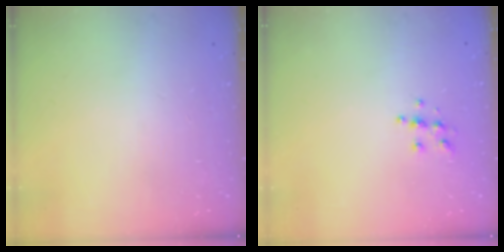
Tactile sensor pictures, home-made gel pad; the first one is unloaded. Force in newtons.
{"total": 5.5, "press": 5.5, "slide": 0.5}